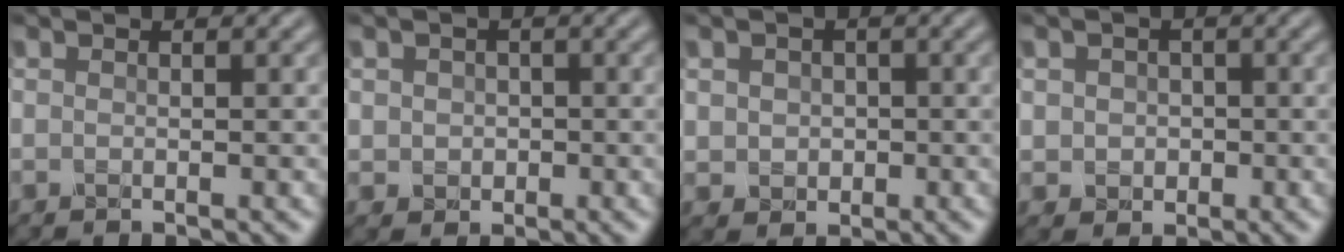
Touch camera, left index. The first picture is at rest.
{"total": 1.7, "force": [0.2, 1.6, 0.4], "torque": [0.004, 0.001, -0.002]}
{"total": 2.0, "force": [0.2, 1.8, 0.7], "torque": [-0.004, -0.001, -0.001]}
{"total": 2.0, "force": [0.1, 1.9, 0.6], "torque": [0.001, 0.001, -0.003]}